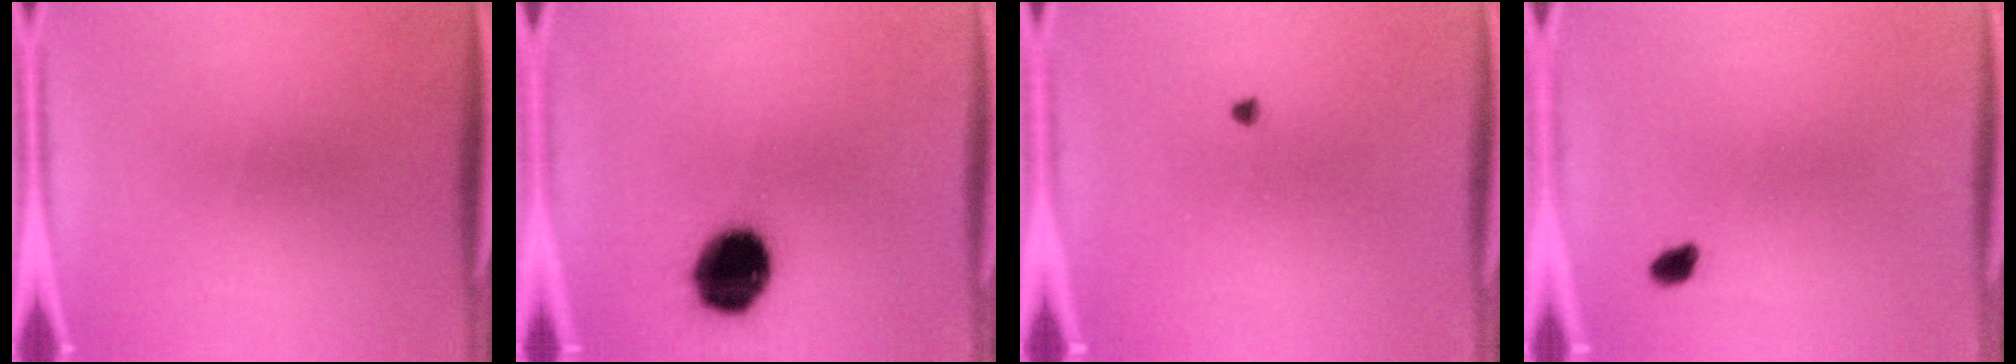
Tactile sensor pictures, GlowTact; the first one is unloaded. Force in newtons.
{"total": 16.6}
{"total": 0.7}
{"total": 1.9}